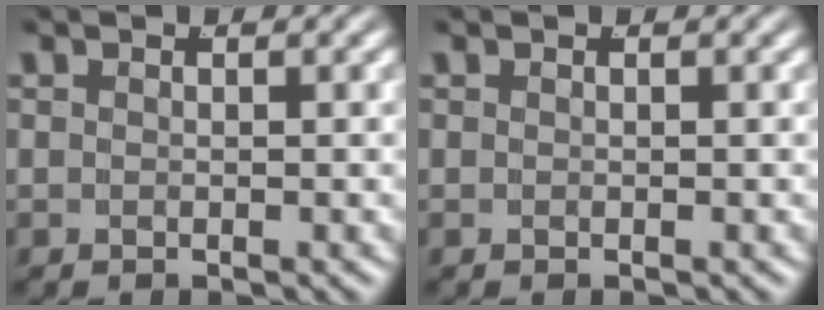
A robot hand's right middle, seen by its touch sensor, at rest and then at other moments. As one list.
[{"total": 0.0}]